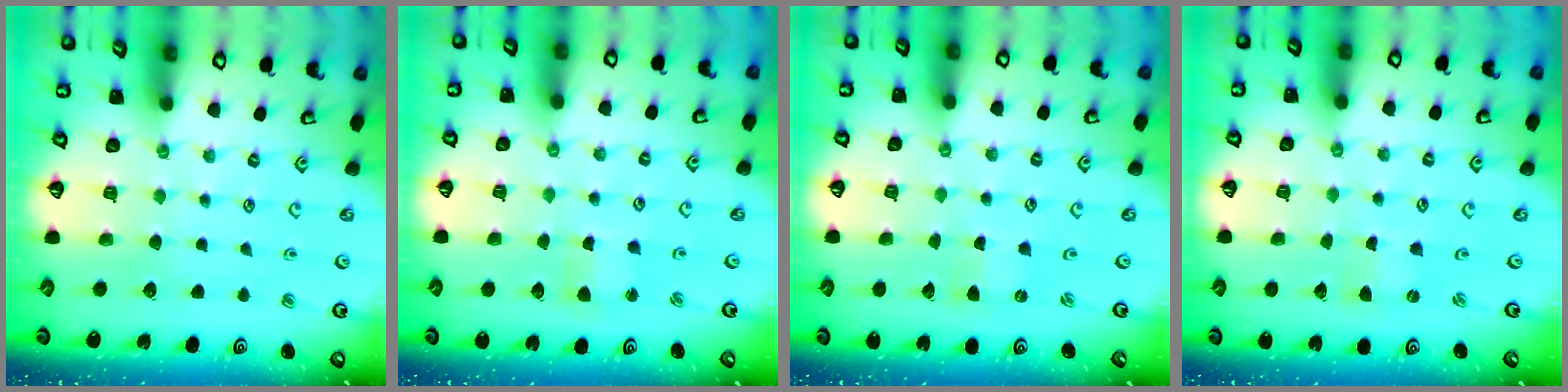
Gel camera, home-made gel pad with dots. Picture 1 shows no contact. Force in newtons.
{"total": 2.2, "press": 2.1, "slide": 0.5}
{"total": 0.8, "press": 0.7, "slide": 0.2}
{"total": 0.0}